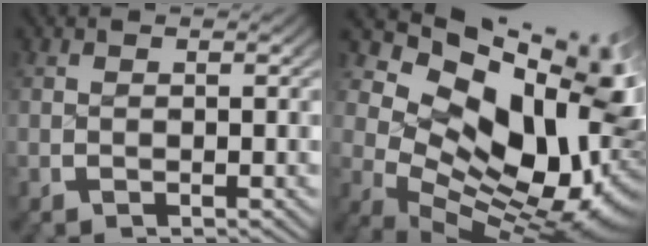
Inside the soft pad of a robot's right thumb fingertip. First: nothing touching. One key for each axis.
{"total": 17.8, "fx": 0.0, "fy": 10.9, "fz": 14.1, "tx": -0.234, "ty": -0.057, "tz": 0.026}